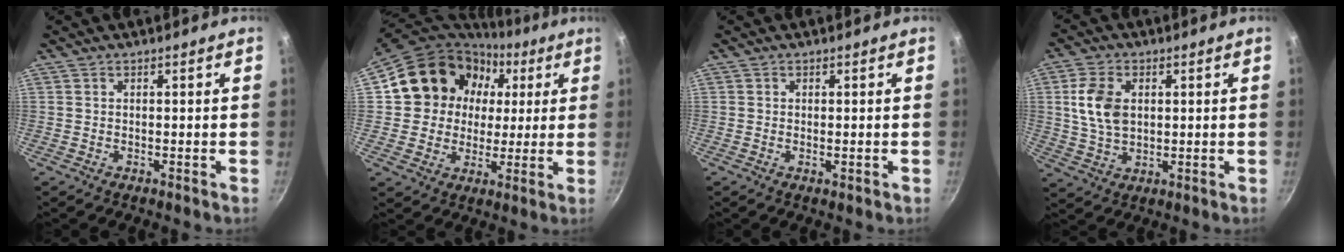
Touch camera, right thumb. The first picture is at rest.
{"total": 17.7, "force": [4.9, 15.6, 6.8], "torque": [-0.101, 0.025, 0.079]}
{"total": 0.9, "force": [-0.1, 0.3, 0.8], "torque": [-0.014, -0.002, -0.003]}
{"total": 8.8, "force": [1.6, 5.8, 6.3], "torque": [-0.109, -0.003, 0.032]}